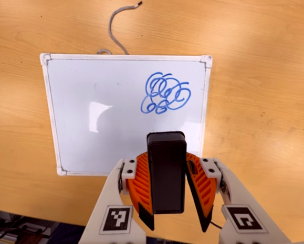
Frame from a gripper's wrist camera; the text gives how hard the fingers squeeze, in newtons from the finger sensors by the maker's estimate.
{"total": 6.1, "left": 5.5, "right": 6.7}